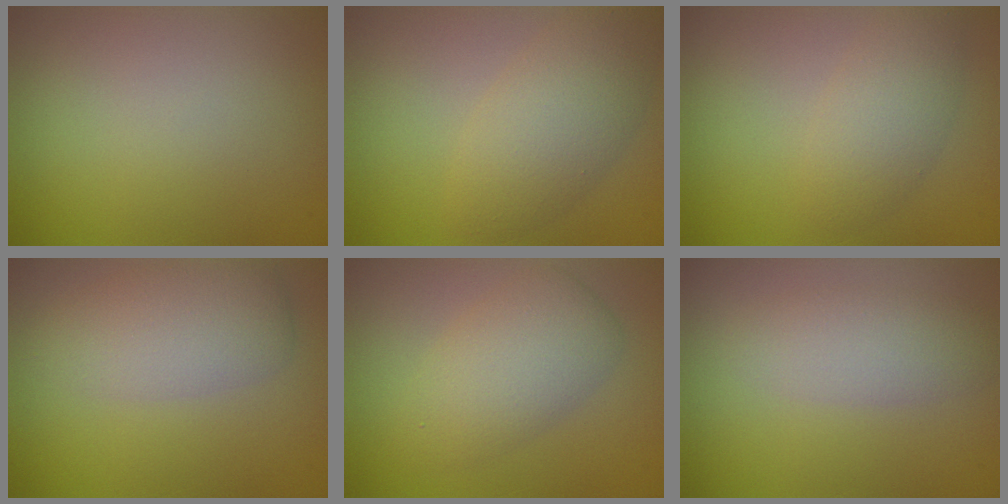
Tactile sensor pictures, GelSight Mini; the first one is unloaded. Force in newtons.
{"total": 4.2, "press": 4.2, "slide": 0.1}
{"total": 2.8, "press": 2.8, "slide": 0.1}
{"total": 4.0, "press": 4.0, "slide": 0.1}
{"total": 4.3, "press": 4.3, "slide": 0.1}
{"total": 2.8, "press": 2.8, "slide": 0.3}